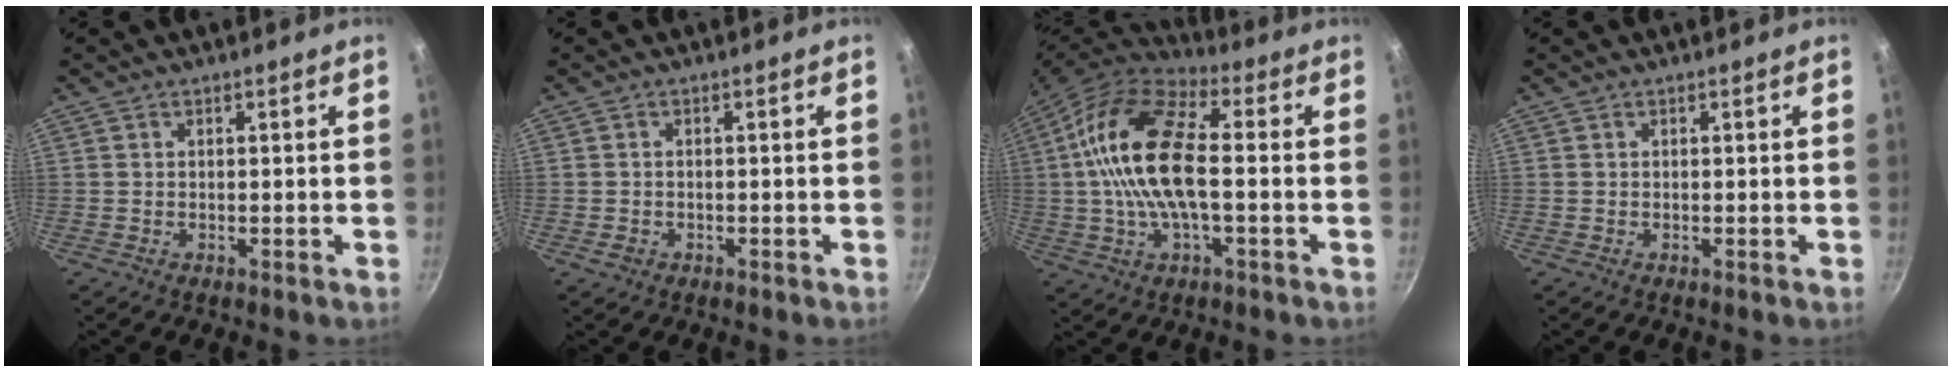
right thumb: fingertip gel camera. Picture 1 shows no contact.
{"total": 1.4, "force": [-0.6, 1.1, 0.6], "torque": [-0.011, 0.002, -0.009]}
{"total": 17.9, "force": [0.3, 8.1, 16.0], "torque": [-0.299, 0.031, -0.010]}
{"total": 0.0}